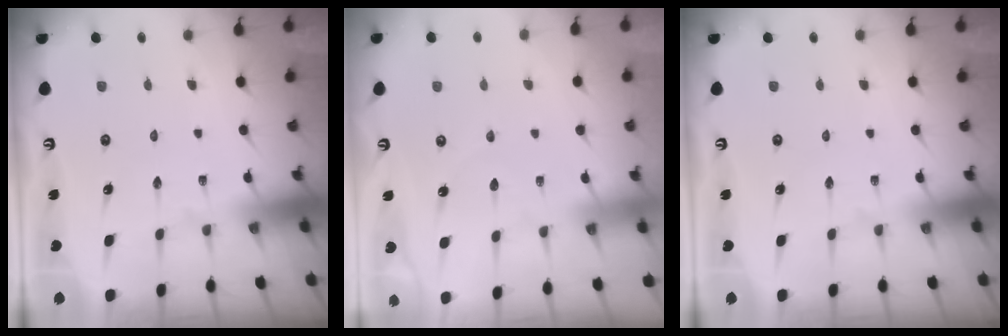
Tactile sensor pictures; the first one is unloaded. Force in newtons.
{"total": 2.9, "press": 2.9, "slide": 0.4}
{"total": 0.0}